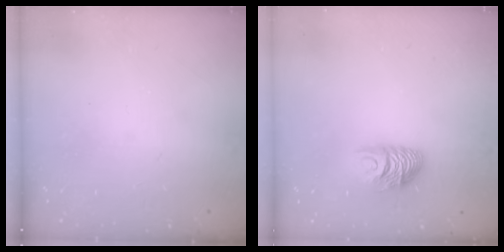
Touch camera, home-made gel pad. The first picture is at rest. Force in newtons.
{"total": 9.5, "press": 9.4, "slide": 0.8}